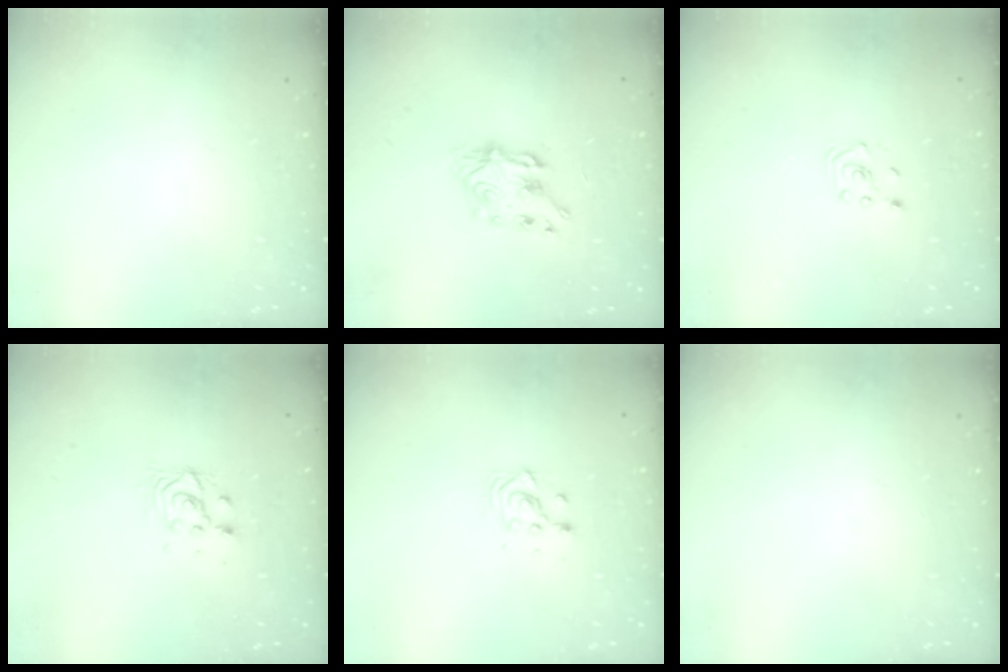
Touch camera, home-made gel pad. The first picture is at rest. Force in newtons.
{"total": 7.1, "press": 7.1, "slide": 0.2}
{"total": 1.9, "press": 1.8, "slide": 0.6}
{"total": 5.4, "press": 5.4, "slide": 0.1}
{"total": 4.5, "press": 4.5, "slide": 0.2}
{"total": 0.0}